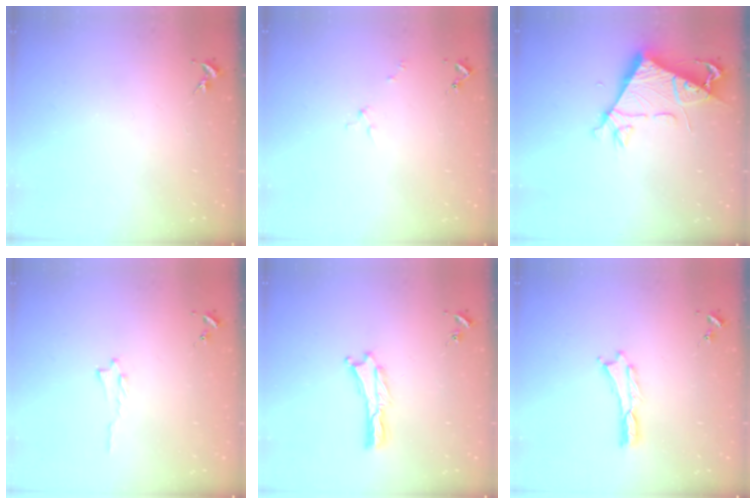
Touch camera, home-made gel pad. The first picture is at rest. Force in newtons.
{"total": 1.7, "press": 1.7, "slide": 0.3}
{"total": 7.4, "press": 7.4, "slide": 0.7}
{"total": 0.6, "press": 0.6, "slide": 0.1}
{"total": 0.0}
{"total": 0.0}